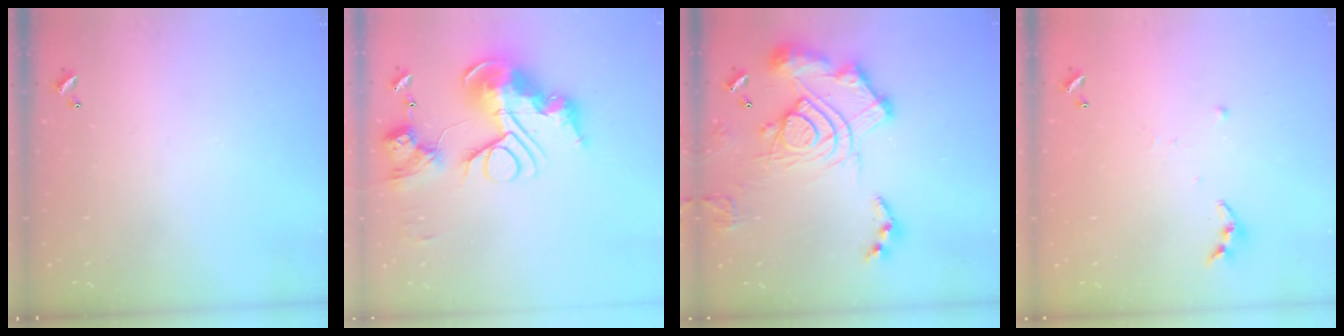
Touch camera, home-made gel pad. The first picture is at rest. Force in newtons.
{"total": 0.9, "press": 0.9, "slide": 0.0}
{"total": 20.2, "press": 20.0, "slide": 2.4}
{"total": 3.8, "press": 3.8, "slide": 0.3}